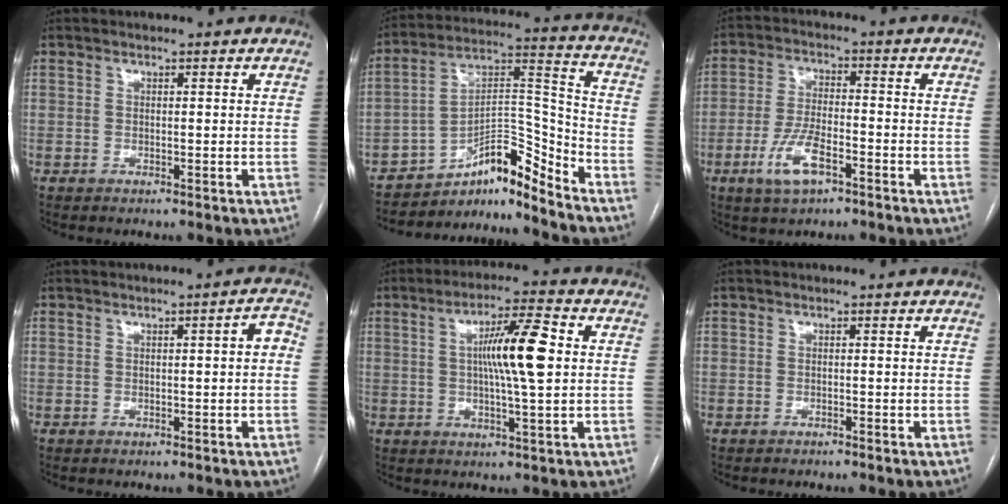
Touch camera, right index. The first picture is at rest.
{"total": 10.2, "force": [-9.3, 1.4, 4.1], "torque": [-0.061, 0.064, -0.153]}
{"total": 7.7, "force": [-3.9, 2.6, 6.1], "torque": [-0.130, -0.001, -0.070]}
{"total": 2.6, "force": [0.1, 0.5, 2.6], "torque": [-0.029, 0.013, 0.001]}
{"total": 10.3, "force": [1.4, 0.7, 10.1], "torque": [-0.172, 0.009, 0.022]}
{"total": 0.5, "force": [-0.4, 0.3, 0.0], "torque": [-0.004, 0.002, -0.010]}